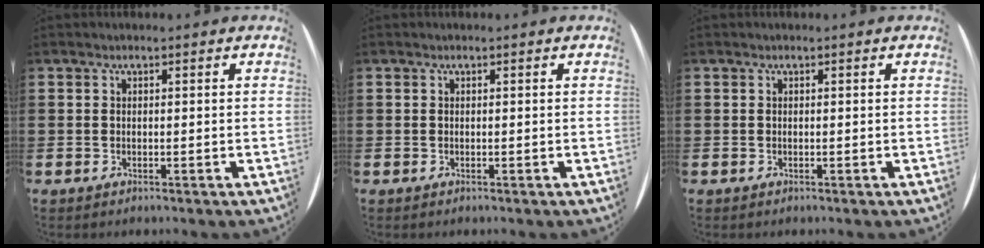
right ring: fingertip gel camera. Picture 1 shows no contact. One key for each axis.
{"total": 0.0}
{"total": 0.0}